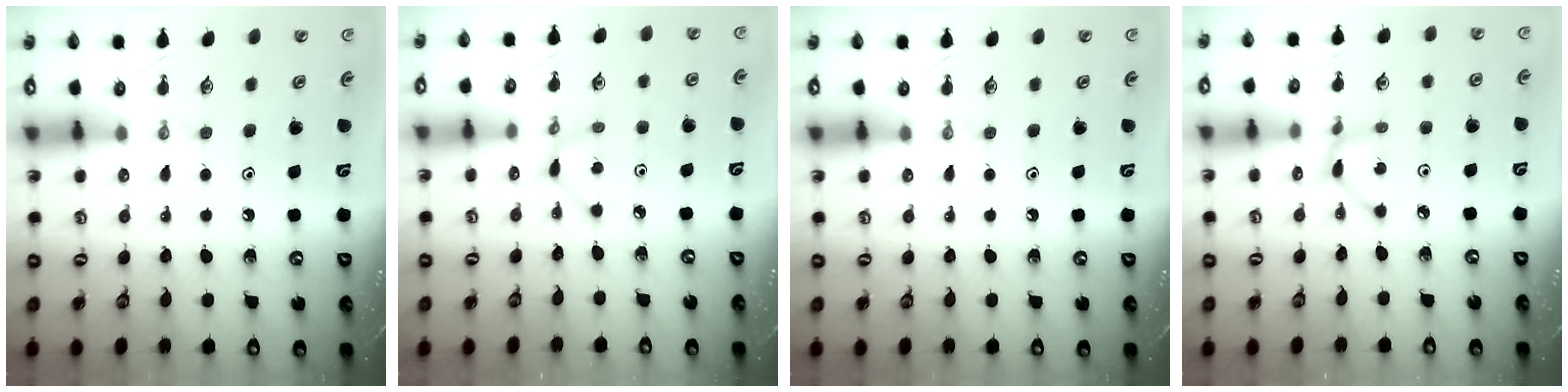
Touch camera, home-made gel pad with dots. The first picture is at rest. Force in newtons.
{"total": 2.2, "press": 2.2, "slide": 0.3}
{"total": 0.0}
{"total": 3.7, "press": 3.7, "slide": 0.1}